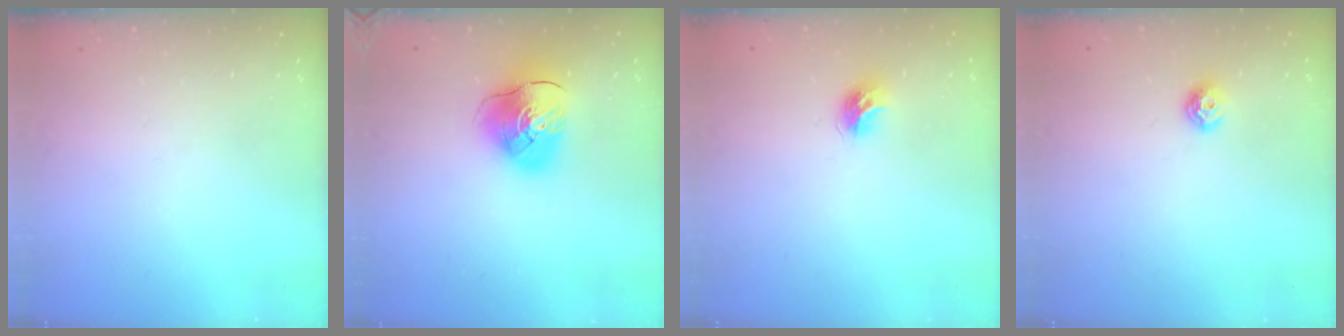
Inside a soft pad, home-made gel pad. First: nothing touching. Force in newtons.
{"total": 12.7, "press": 12.5, "slide": 1.8}
{"total": 7.8, "press": 7.8, "slide": 0.4}
{"total": 7.0, "press": 6.9, "slide": 0.9}